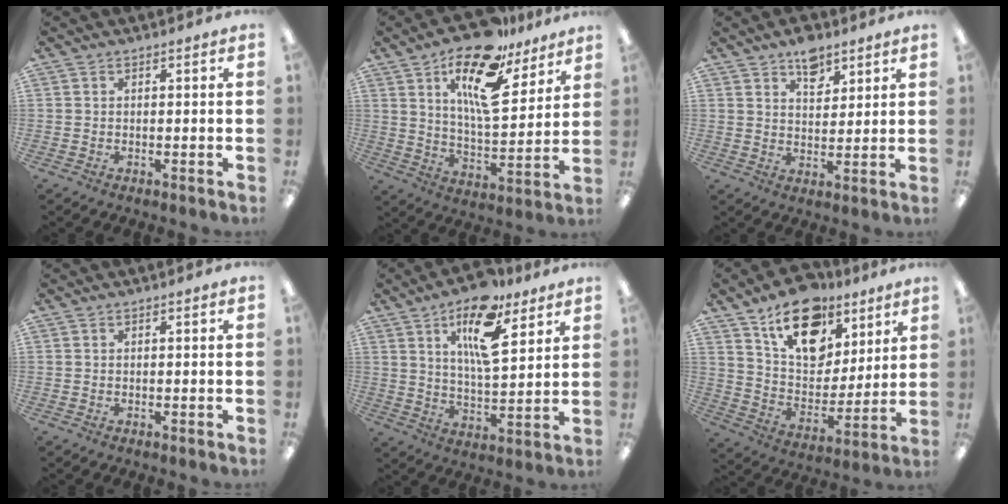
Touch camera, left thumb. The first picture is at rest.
{"total": 20.2, "force": [12.2, 8.1, 13.9], "torque": [-0.219, -0.065, 0.201]}
{"total": 7.2, "force": [5.2, 3.9, 3.1], "torque": [-0.035, -0.024, 0.090]}
{"total": 0.0}
{"total": 15.8, "force": [9.1, 6.5, 11.1], "torque": [-0.176, -0.035, 0.151]}
{"total": 19.0, "force": [11.6, 11.6, 9.6], "torque": [-0.143, -0.062, 0.206]}